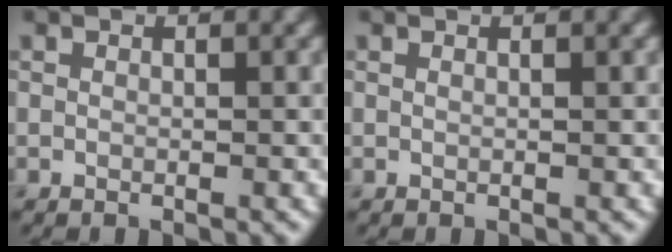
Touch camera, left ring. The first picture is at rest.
{"total": 0.8, "force": [0.4, 0.3, 0.7], "torque": [-0.005, 0.001, -0.003]}